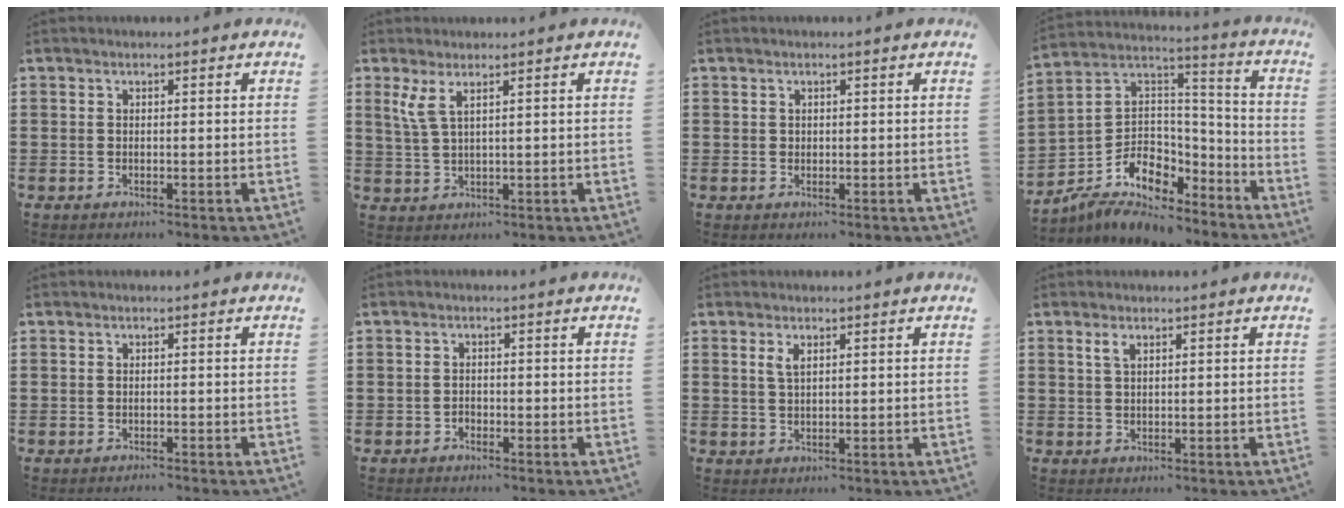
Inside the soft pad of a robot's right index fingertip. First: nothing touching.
{"total": 3.1, "force": [1.6, 0.6, 2.6], "torque": [-0.071, -0.004, 0.024]}
{"total": 0.6, "force": [0.2, 0.5, 0.1], "torque": [-0.003, 0.002, 0.004]}
{"total": 7.8, "force": [-5.3, 5.5, 1.7], "torque": [-0.049, -0.004, -0.098]}
{"total": 0.6, "force": [-0.6, 0.1, -0.1], "torque": [0.001, -0.001, -0.013]}
{"total": 1.2, "force": [-1.0, 0.7, 0.1], "torque": [-0.004, 0.002, -0.022]}
{"total": 2.0, "force": [0.9, 0.8, 1.6], "torque": [-0.034, 0.004, 0.015]}
{"total": 1.6, "force": [0.8, 0.7, 1.2], "torque": [-0.027, 0.003, 0.013]}